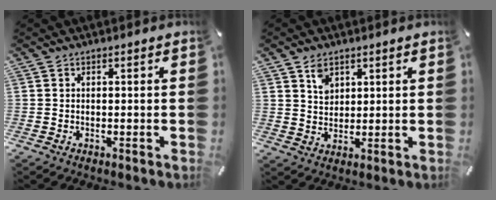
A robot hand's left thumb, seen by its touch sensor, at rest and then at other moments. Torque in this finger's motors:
{"motor_torque": [0.14, -0.46, 0.09, 0.08, 0.01]}